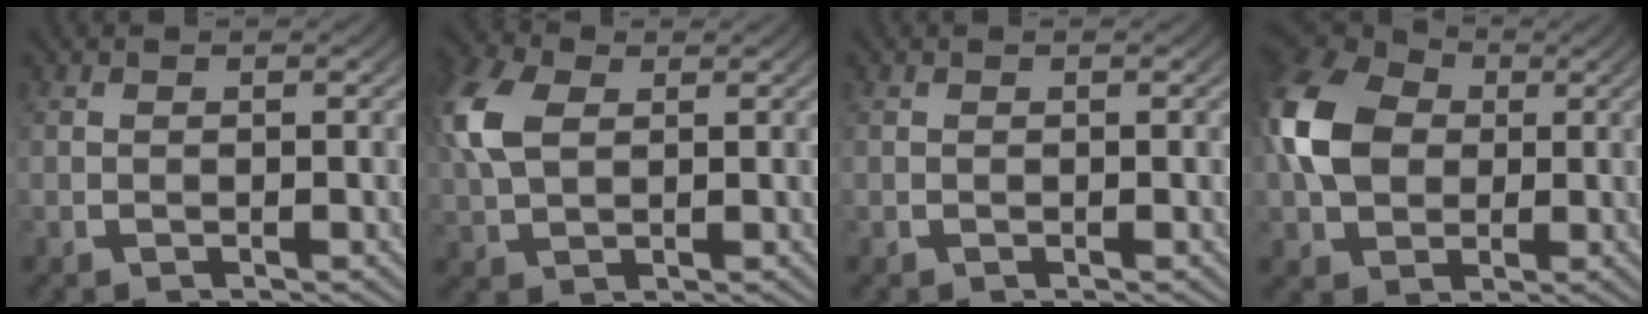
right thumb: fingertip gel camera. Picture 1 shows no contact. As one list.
[{"total": 5.3, "force": [1.8, 3.5, 3.5], "torque": [-0.092, -0.004, 0.042]}, {"total": 0.0}, {"total": 10.0, "force": [1.9, 7.5, 6.4], "torque": [-0.150, -0.015, 0.045]}]